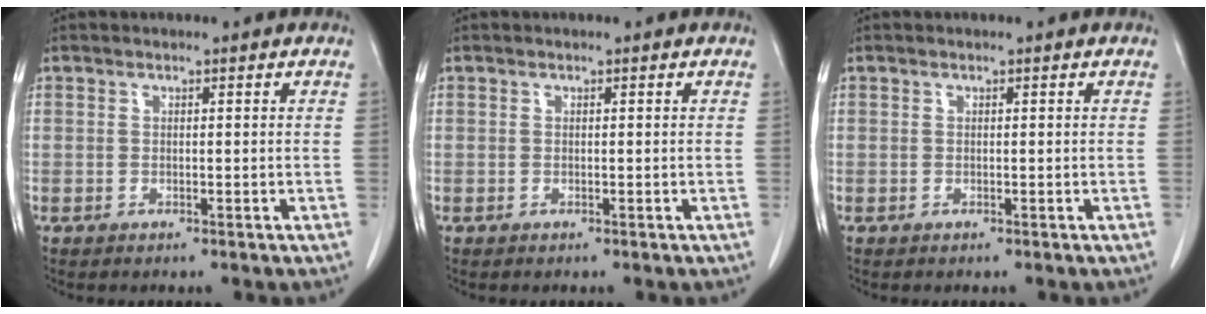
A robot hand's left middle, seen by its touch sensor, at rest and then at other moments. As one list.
[{"total": 0.0}, {"total": 0.0}]